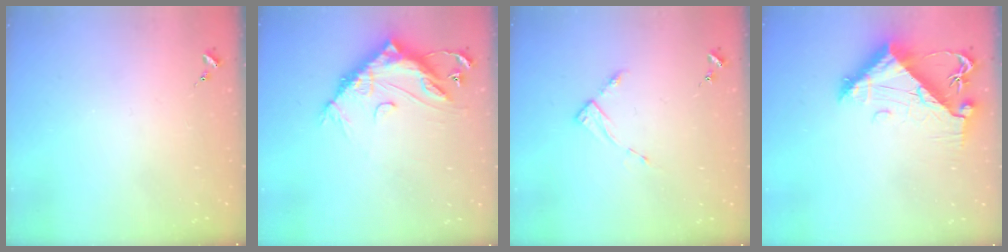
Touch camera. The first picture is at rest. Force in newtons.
{"total": 15.2, "press": 15.2, "slide": 1.0}
{"total": 2.8, "press": 2.8, "slide": 0.4}
{"total": 9.1, "press": 9.1, "slide": 1.1}